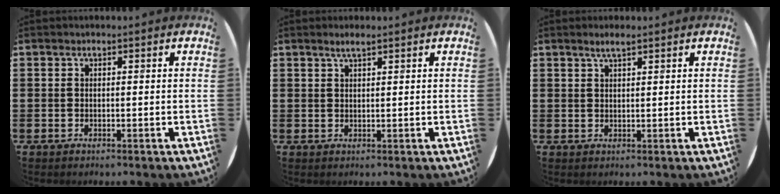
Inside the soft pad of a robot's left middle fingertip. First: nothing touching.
{"total": 1.5, "force": [1.3, 0.1, 0.9], "torque": [-0.018, 0.003, 0.022]}
{"total": 1.9, "force": [1.5, 0.2, 1.1], "torque": [-0.022, 0.004, 0.026]}